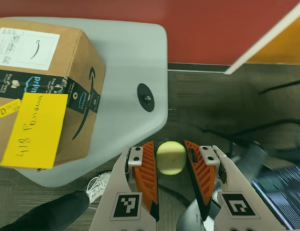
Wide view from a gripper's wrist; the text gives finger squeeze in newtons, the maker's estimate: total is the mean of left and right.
{"total": 7.5, "left": 7.5, "right": 7.6}